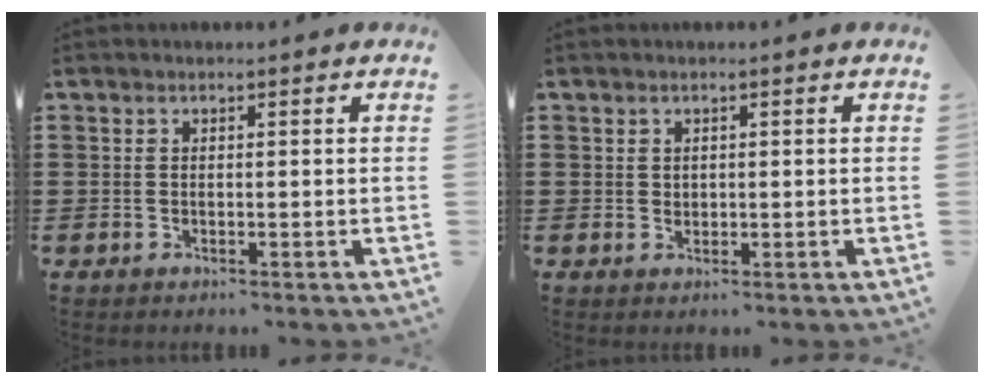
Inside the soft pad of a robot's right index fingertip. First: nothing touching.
{"total": 0.7, "force": [0.3, 0.6, 0.3], "torque": [-0.008, 0.001, 0.006]}